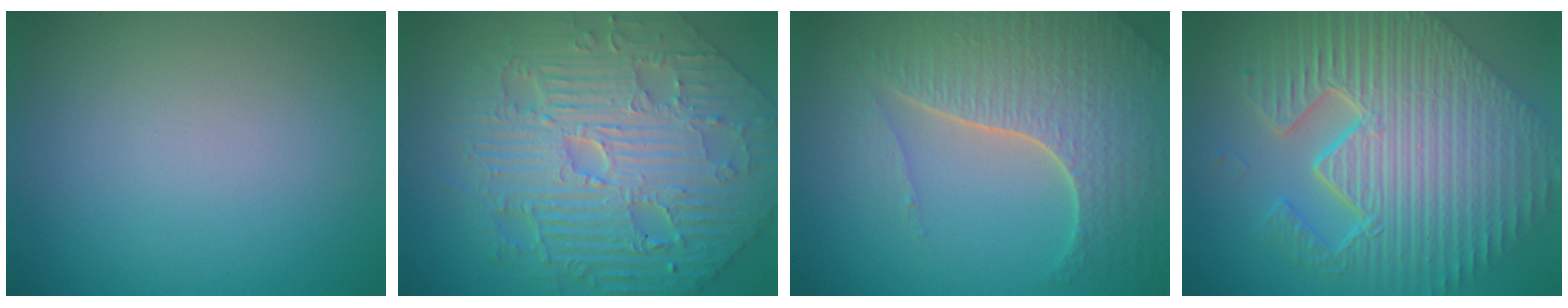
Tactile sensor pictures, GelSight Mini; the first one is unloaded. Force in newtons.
{"total": 9.9, "press": 7.4, "slide": 6.6}
{"total": 7.4, "press": 5.3, "slide": 5.2}
{"total": 12.0, "press": 7.8, "slide": 9.1}